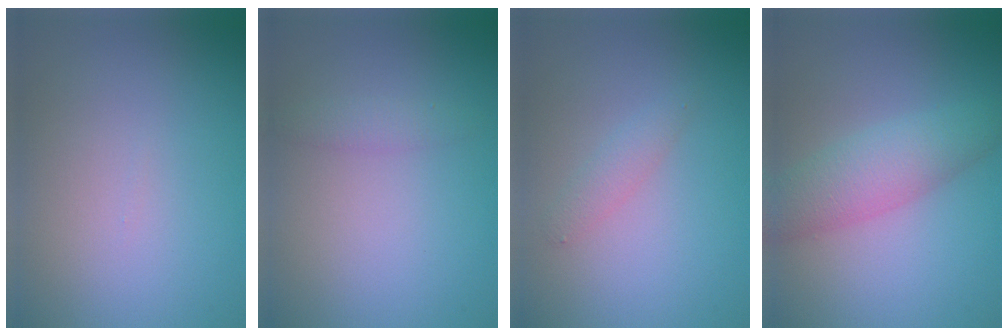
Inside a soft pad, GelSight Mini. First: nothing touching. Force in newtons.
{"total": 1.3, "press": 1.3, "slide": 0.0}
{"total": 1.3, "press": 1.3, "slide": 0.0}
{"total": 4.4, "press": 4.4, "slide": 0.1}